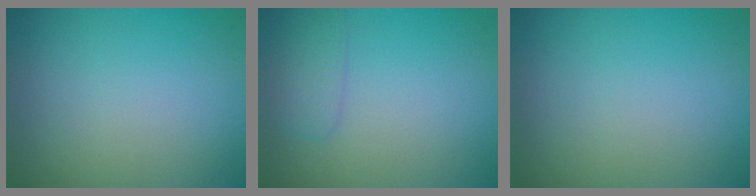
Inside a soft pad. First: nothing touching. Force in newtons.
{"total": 1.5, "press": 1.5, "slide": 0.1}
{"total": 0.0}